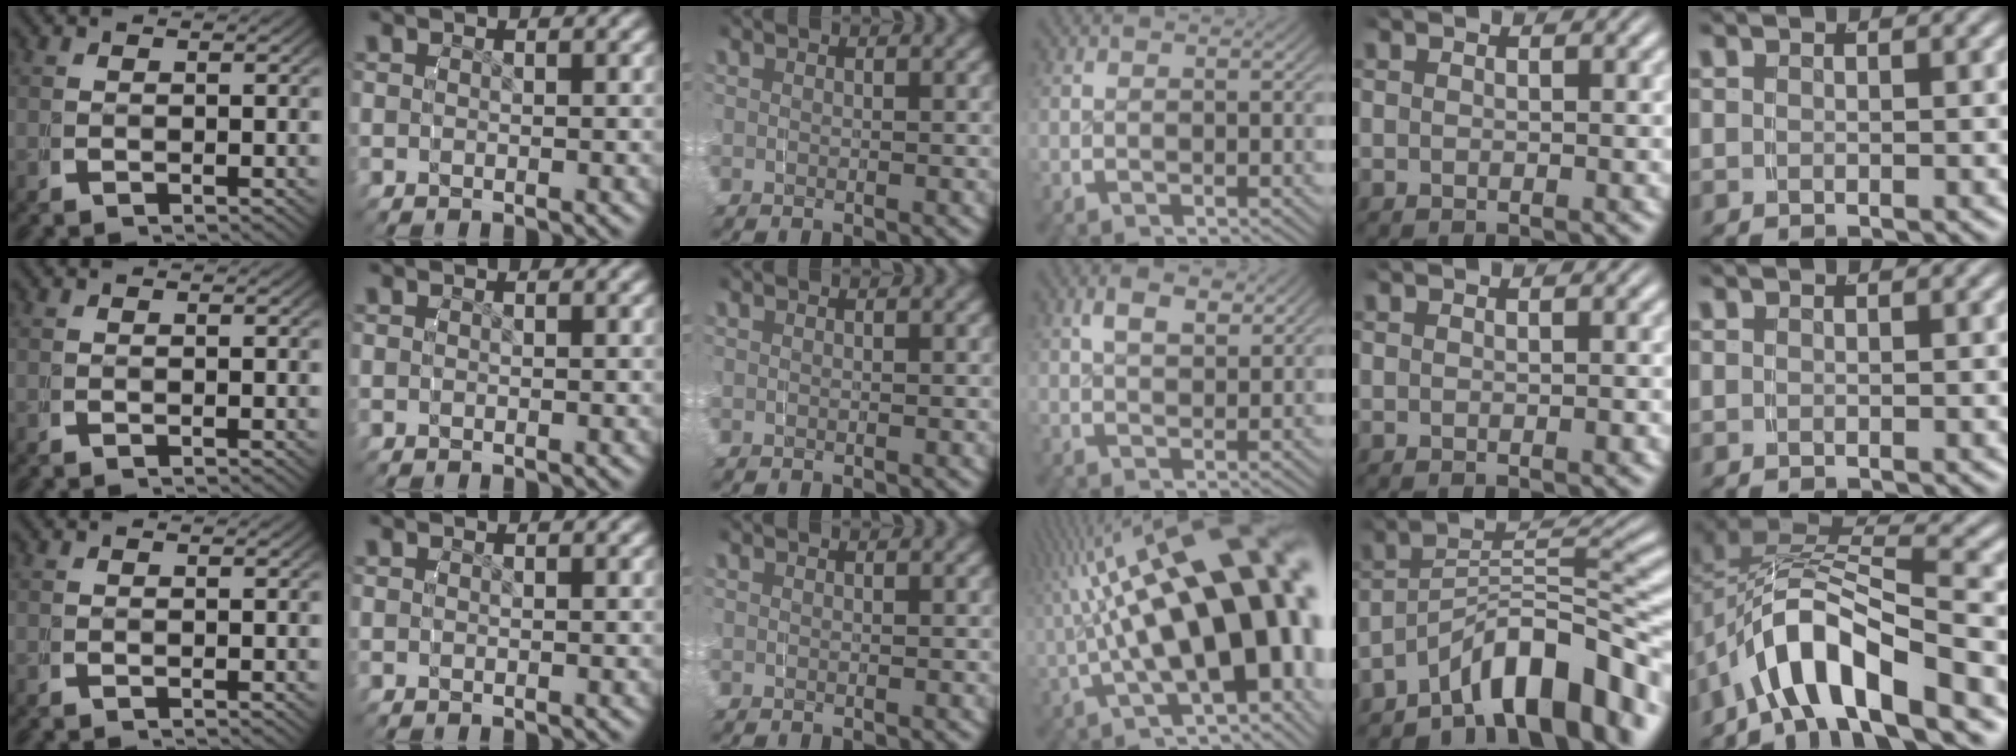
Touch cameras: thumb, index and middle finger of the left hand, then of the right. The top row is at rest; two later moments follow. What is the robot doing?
{"motion": "grasp_and_lifting", "object": "water bottle"}